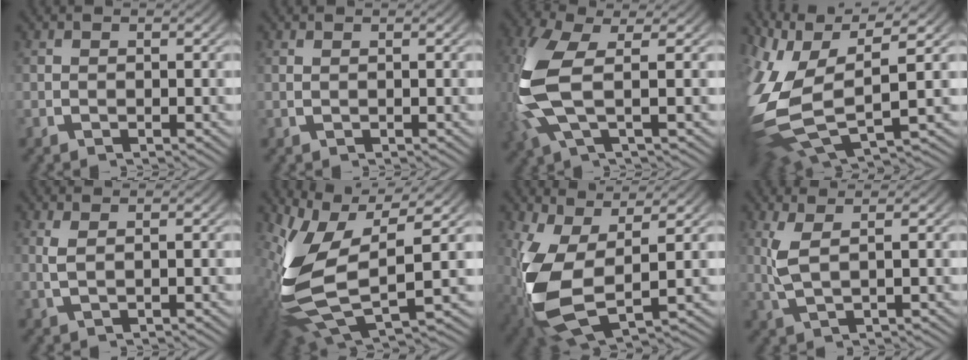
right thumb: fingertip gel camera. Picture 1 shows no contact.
{"total": 0.0}
{"total": 9.2, "force": [0.3, 4.3, 8.1], "torque": [-0.209, -0.013, 0.019]}
{"total": 15.8, "force": [-1.2, 10.2, 12.0], "torque": [-0.294, -0.063, 0.010]}
{"total": 1.7, "force": [0.8, 0.3, 1.5], "torque": [-0.035, -0.002, 0.020]}
{"total": 15.7, "force": [-1.0, 9.2, 12.7], "torque": [-0.288, -0.056, 0.014]}
{"total": 11.7, "force": [-1.1, 7.2, 9.1], "torque": [-0.244, -0.060, 0.015]}
{"total": 3.8, "force": [1.2, 1.6, 3.2], "torque": [-0.083, -0.003, 0.031]}